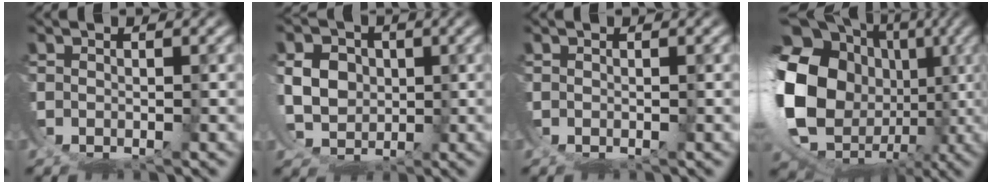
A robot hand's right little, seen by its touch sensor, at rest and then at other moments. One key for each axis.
{"total": 6.5, "fx": 0.5, "fy": 5.4, "fz": 3.6, "tx": -0.070, "ty": -0.026, "tz": 0.017}
{"total": 0.0}
{"total": 19.8, "fx": -1.8, "fy": 15.4, "fz": 12.4, "tx": -0.276, "ty": -0.066, "tz": -0.009}